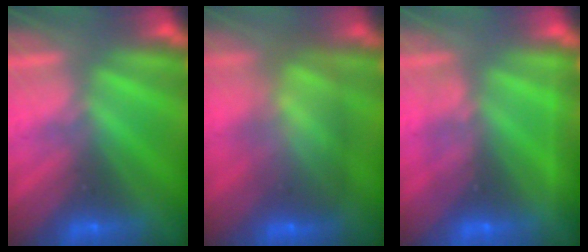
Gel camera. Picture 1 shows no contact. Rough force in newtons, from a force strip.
{"total": 8.4}
{"total": 2.2}